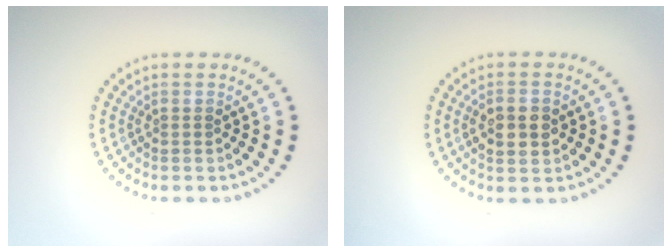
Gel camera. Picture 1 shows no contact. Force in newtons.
{"total": 3.4, "press": 3.4, "slide": 0.1}